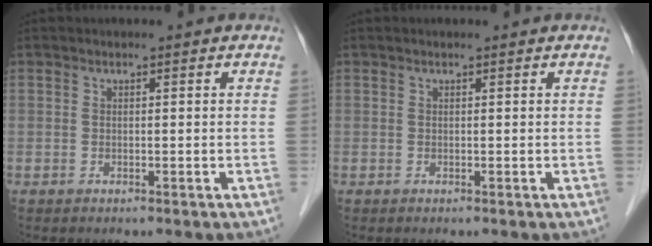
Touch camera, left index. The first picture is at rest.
{"total": 0.0}